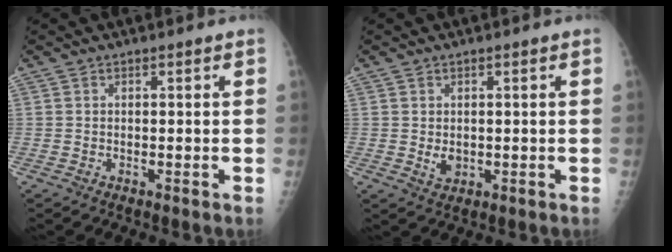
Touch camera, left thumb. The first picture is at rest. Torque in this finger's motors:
{"motor_torque": [0.39, 0.33, 0.34, 0.18, 0.00]}